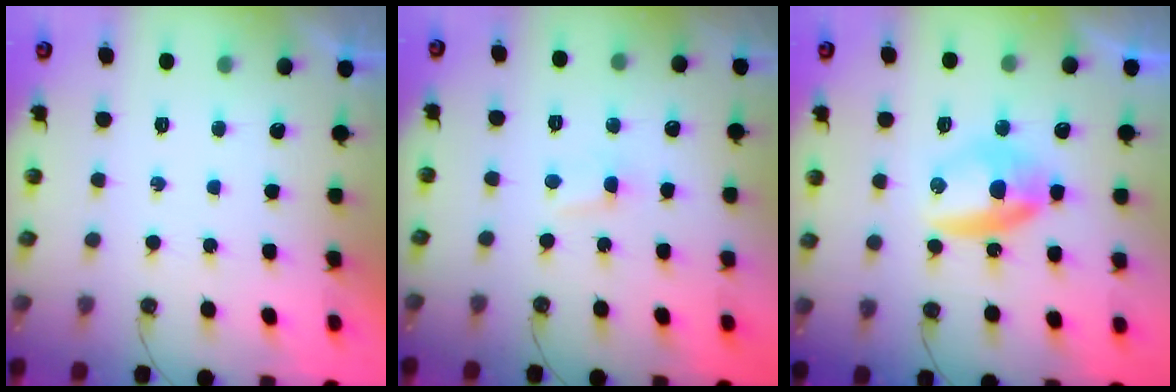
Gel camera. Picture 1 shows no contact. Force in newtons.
{"total": 1.9, "press": 1.9, "slide": 0.3}
{"total": 8.7, "press": 8.5, "slide": 1.6}